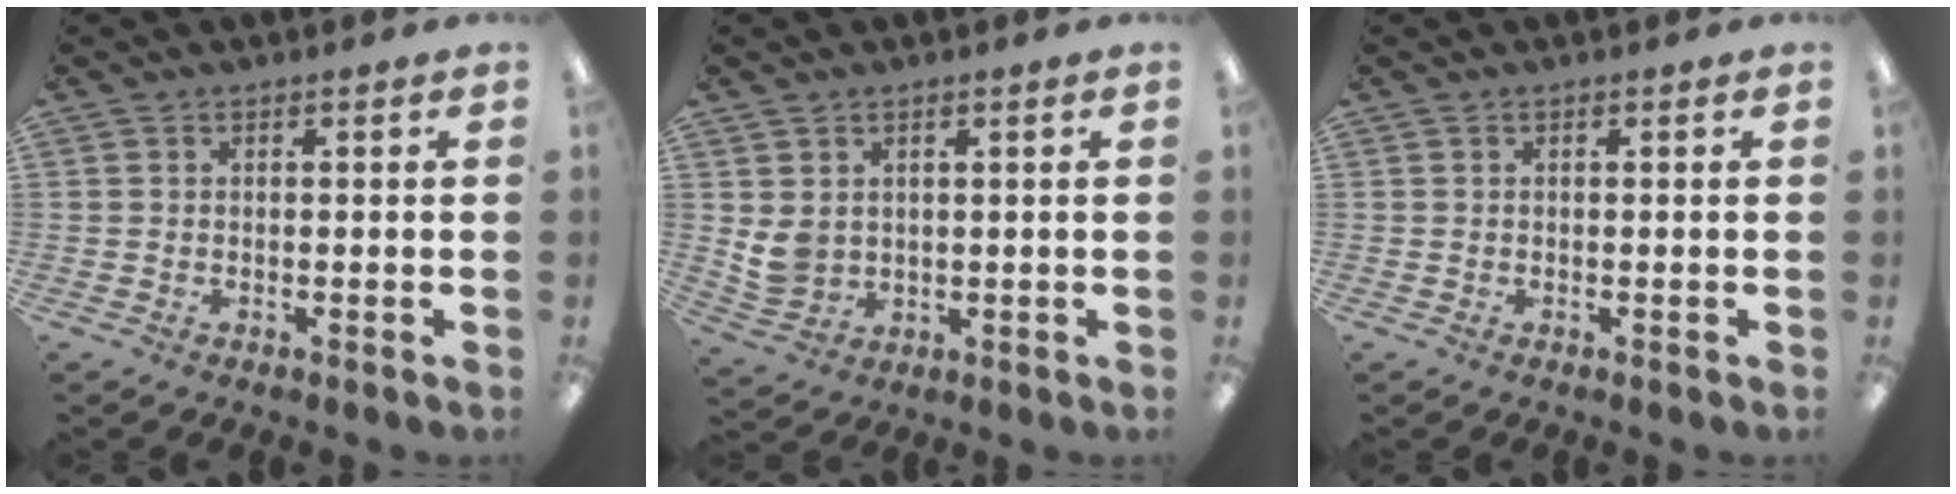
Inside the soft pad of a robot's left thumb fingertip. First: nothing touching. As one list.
[{"total": 4.9, "force": [1.9, 3.9, 2.3], "torque": [-0.047, -0.004, 0.039]}, {"total": 0.0}]